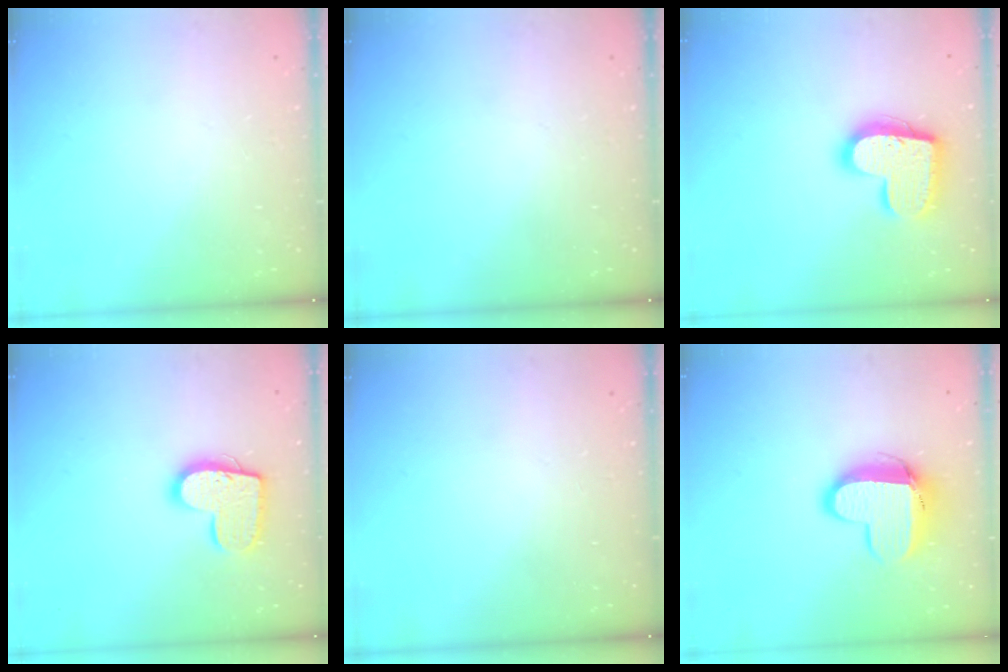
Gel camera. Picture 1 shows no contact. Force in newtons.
{"total": 0.0}
{"total": 17.8, "press": 17.8, "slide": 1.2}
{"total": 14.3, "press": 14.3, "slide": 0.8}
{"total": 0.0}
{"total": 11.4, "press": 11.4, "slide": 1.1}